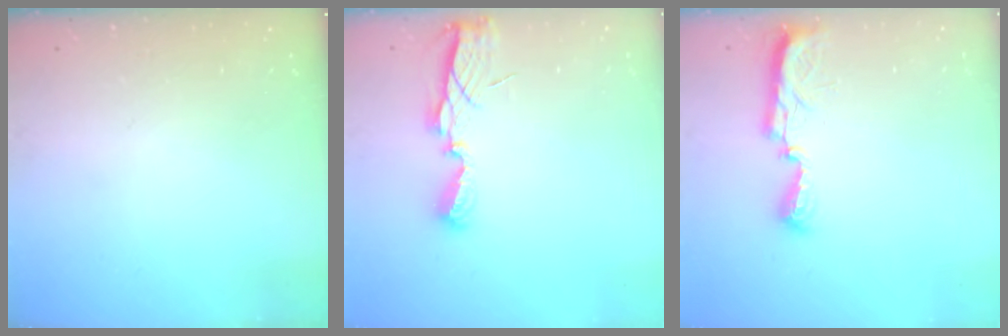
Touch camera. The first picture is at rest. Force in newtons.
{"total": 6.2, "press": 6.2, "slide": 0.0}
{"total": 7.7, "press": 7.6, "slide": 0.7}